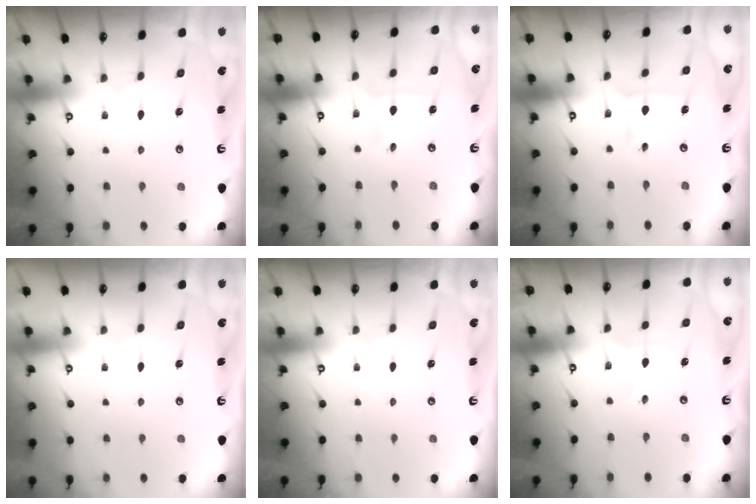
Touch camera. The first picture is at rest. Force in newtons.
{"total": 2.6, "press": 2.6, "slide": 0.2}
{"total": 3.2, "press": 3.1, "slide": 0.7}
{"total": 0.0}
{"total": 0.0}
{"total": 2.7, "press": 2.5, "slide": 0.9}